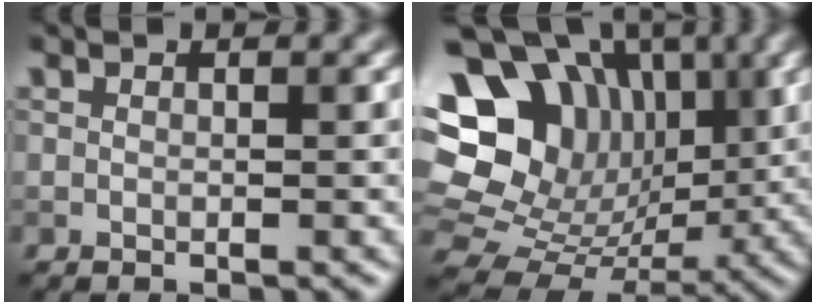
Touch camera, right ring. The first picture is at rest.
{"total": 16.8, "force": [4.0, 13.5, 9.2], "torque": [-0.184, 0.034, 0.075]}